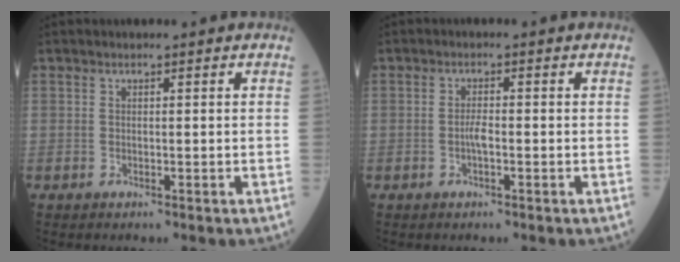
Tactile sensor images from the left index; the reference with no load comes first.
{"total": 1.8, "force": [-0.6, 0.3, 1.7], "torque": [-0.036, -0.001, -0.012]}